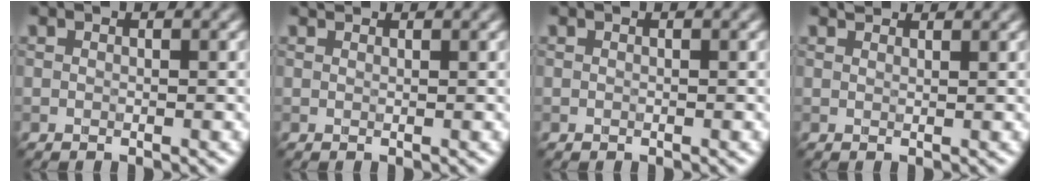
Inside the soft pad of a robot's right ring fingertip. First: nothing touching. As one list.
[{"total": 0.6, "force": [0.6, 0.1, 0.1], "torque": [-0.004, 0.002, 0.010]}, {"total": 0.0}, {"total": 1.3, "force": [1.2, 0.3, 0.3], "torque": [-0.010, -0.002, 0.013]}]